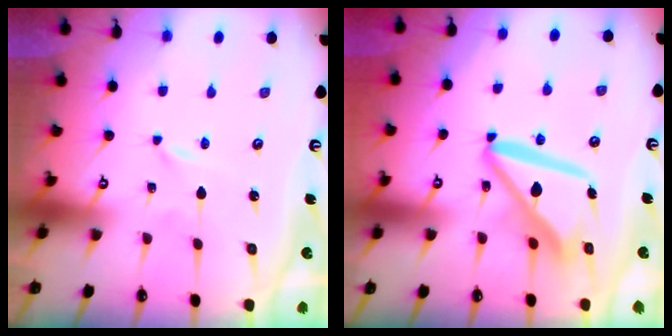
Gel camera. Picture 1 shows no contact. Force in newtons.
{"total": 14.3, "press": 14.1, "slide": 1.8}